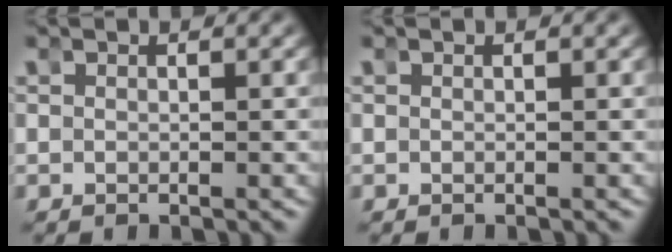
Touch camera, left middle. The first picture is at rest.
{"total": 0.0}